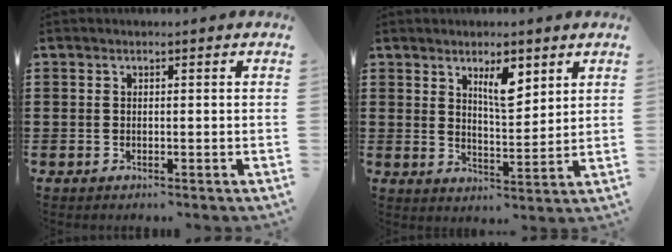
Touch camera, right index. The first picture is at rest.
{"total": 5.8, "force": [3.3, 2.0, 4.3], "torque": [-0.067, -0.006, 0.052]}